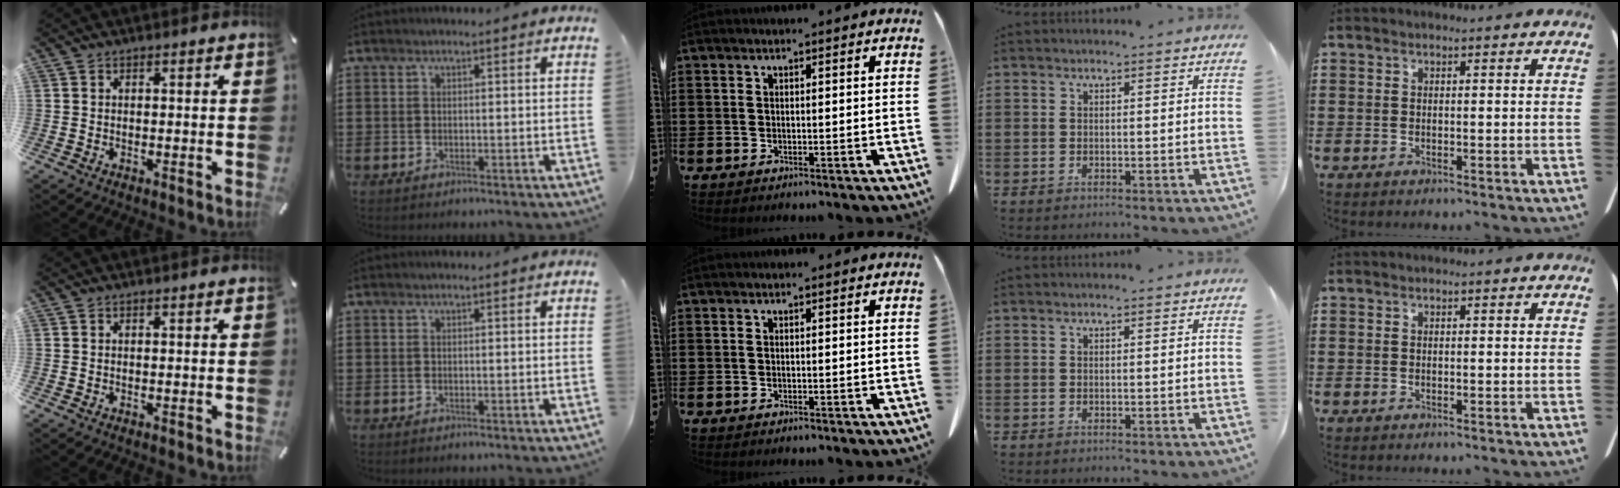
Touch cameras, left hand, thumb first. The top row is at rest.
{}